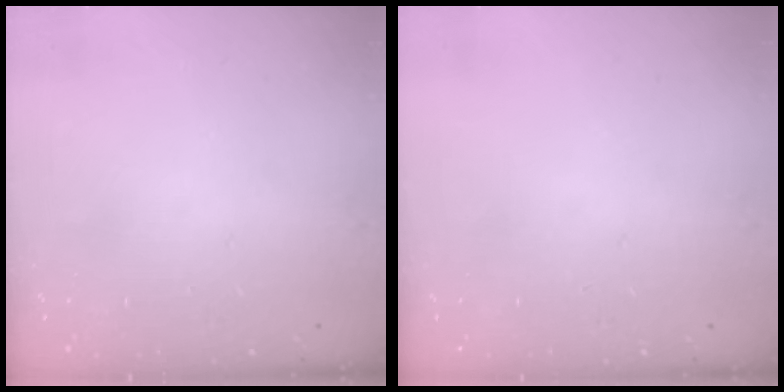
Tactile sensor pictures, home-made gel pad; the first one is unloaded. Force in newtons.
{"total": 0.0}